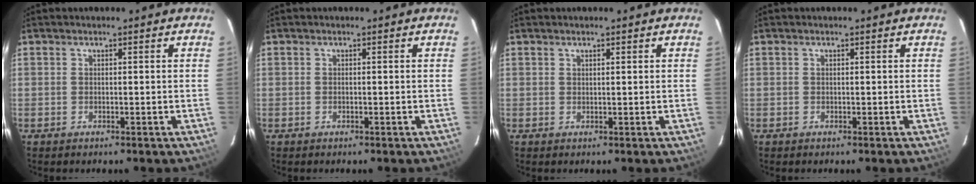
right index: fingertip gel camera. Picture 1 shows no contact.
{"total": 0.0}
{"total": 0.7, "force": [0.6, 0.1, 0.3], "torque": [-0.007, 0.001, 0.011]}
{"total": 0.0}